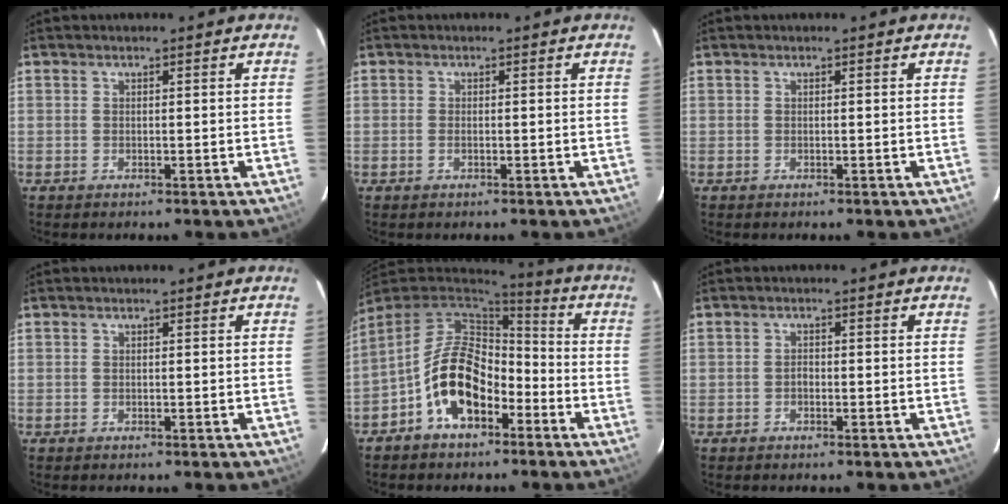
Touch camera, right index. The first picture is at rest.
{"total": 0.8, "force": [-0.2, 0.4, 0.6], "torque": [-0.013, 0.000, -0.004]}
{"total": 0.0}
{"total": 0.0}
{"total": 13.4, "force": [-5.7, 8.1, 9.0], "torque": [-0.177, 0.023, -0.091]}
{"total": 0.8, "force": [-0.4, 0.5, 0.4], "torque": [-0.005, 0.004, -0.007]}